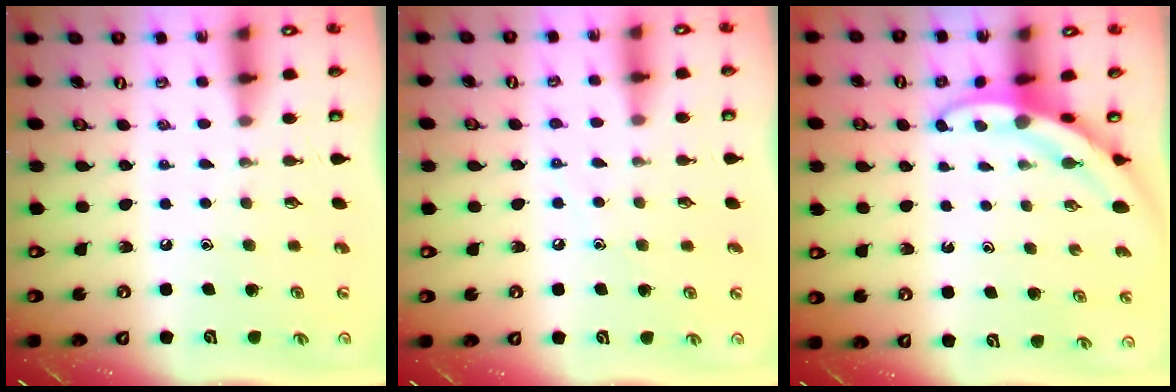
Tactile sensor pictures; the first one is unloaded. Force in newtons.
{"total": 5.9, "press": 5.9, "slide": 0.8}
{"total": 3.6, "press": 3.6, "slide": 0.4}